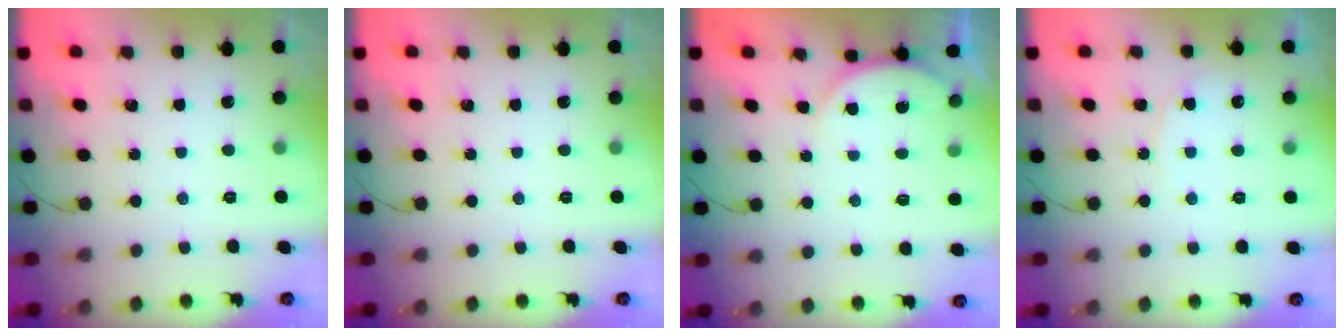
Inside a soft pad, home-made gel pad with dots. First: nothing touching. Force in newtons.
{"total": 0.0}
{"total": 4.0, "press": 4.0, "slide": 0.5}
{"total": 2.8, "press": 2.8, "slide": 0.4}